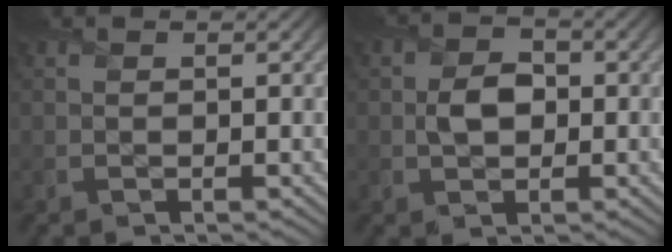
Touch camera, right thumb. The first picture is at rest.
{"total": 3.2, "force": [-0.2, 2.5, 2.1], "torque": [-0.044, -0.005, -0.005]}